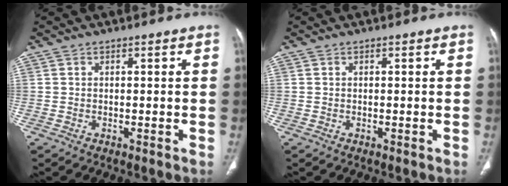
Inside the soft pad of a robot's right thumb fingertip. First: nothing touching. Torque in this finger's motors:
{"motor_torque": [0.00, 0.02, 0.00, 0.00, 0.00]}